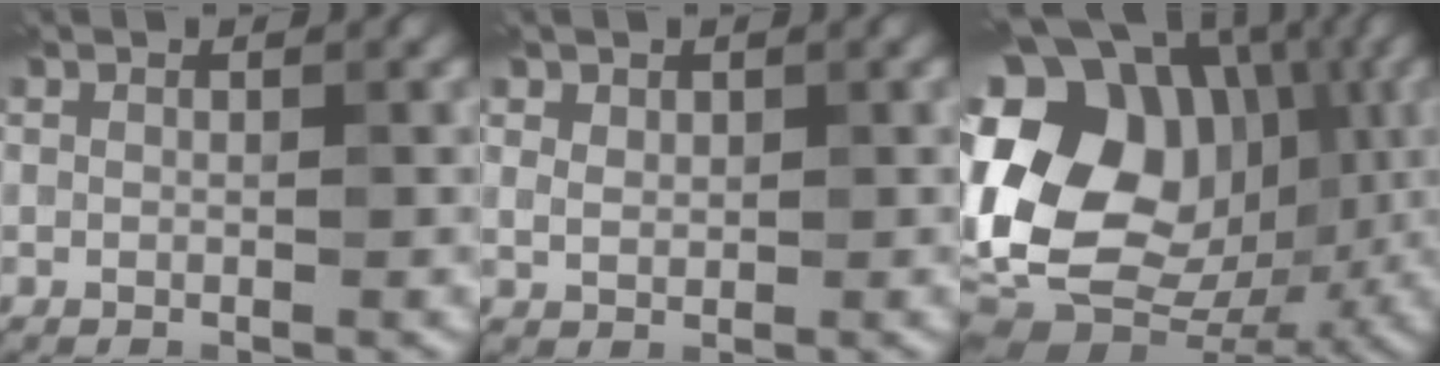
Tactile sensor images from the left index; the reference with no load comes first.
{"total": 2.7, "force": [1.5, 1.8, 1.2], "torque": [-0.040, 0.004, 0.040]}
{"total": 19.1, "force": [0.0, 14.3, 12.7], "torque": [-0.230, 0.010, 0.018]}